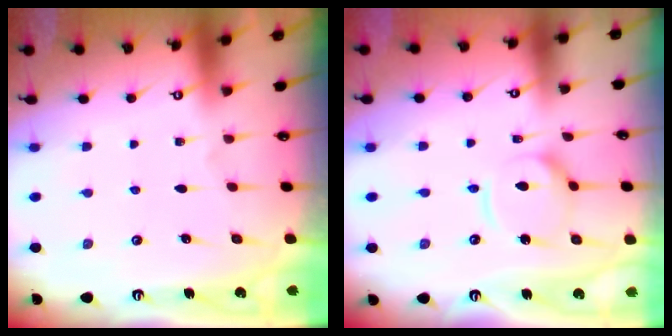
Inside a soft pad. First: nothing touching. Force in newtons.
{"total": 10.3, "press": 10.3, "slide": 1.1}